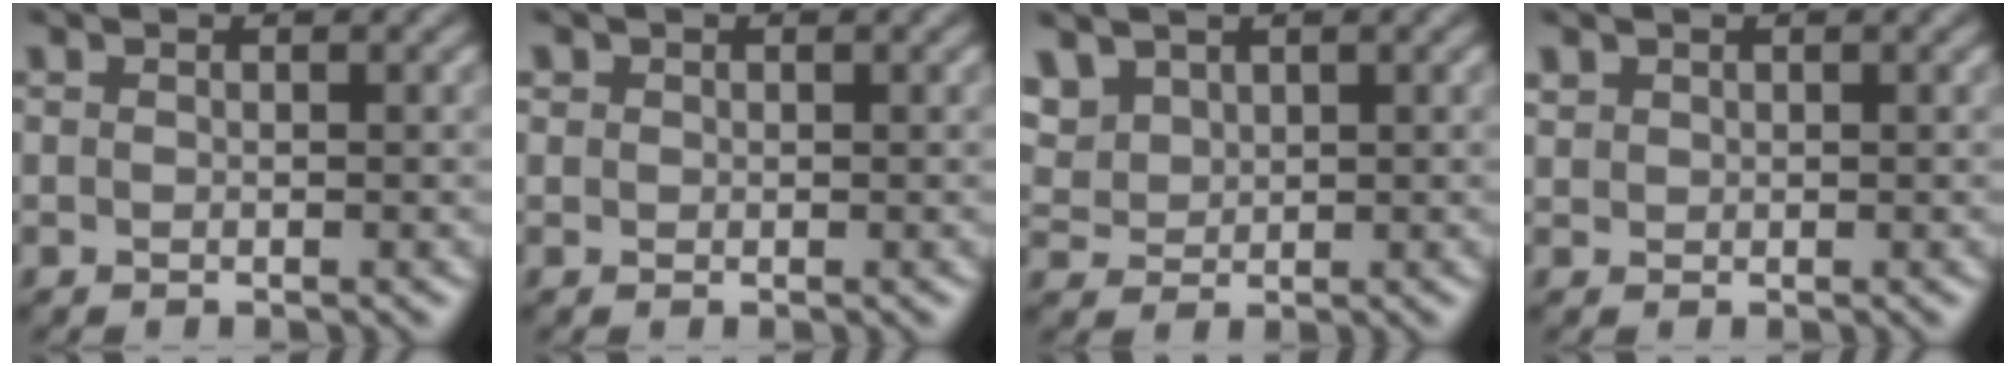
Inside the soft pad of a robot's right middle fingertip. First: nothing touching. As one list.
[{"total": 0.7, "force": [0.3, 0.6, 0.0], "torque": [0.001, -0.002, 0.007]}, {"total": 3.4, "force": [2.3, 2.2, 1.3], "torque": [-0.038, 0.000, 0.054]}, {"total": 0.9, "force": [0.6, 0.6, 0.0], "torque": [-0.004, -0.001, 0.017]}]